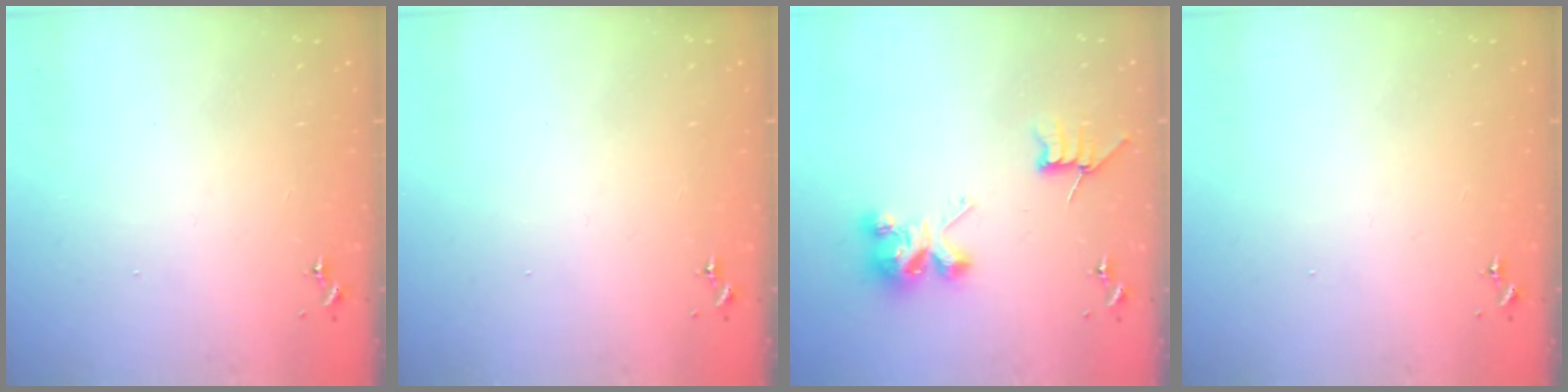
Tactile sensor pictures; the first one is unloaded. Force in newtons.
{"total": 0.0}
{"total": 9.1, "press": 9.0, "slide": 1.0}
{"total": 0.0}